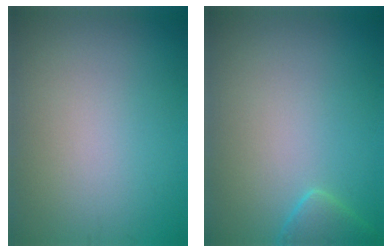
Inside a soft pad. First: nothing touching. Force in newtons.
{"total": 1.9, "press": 1.9, "slide": 0.2}